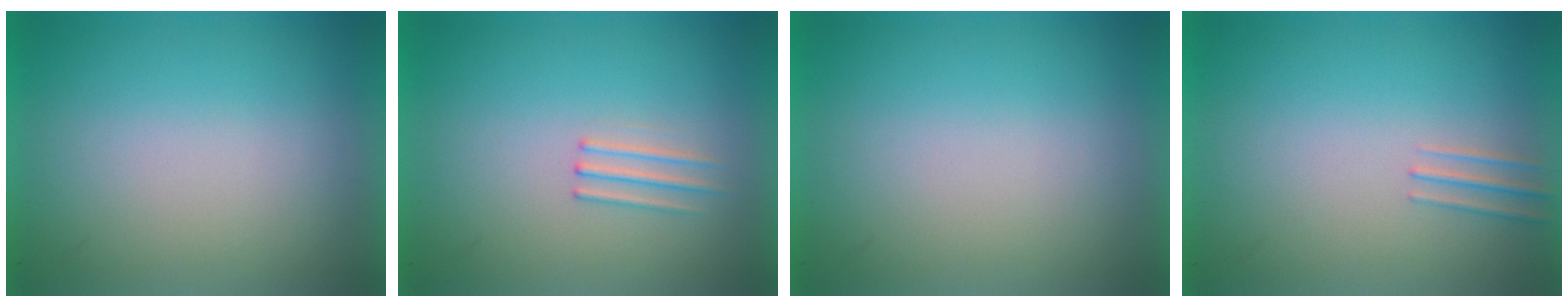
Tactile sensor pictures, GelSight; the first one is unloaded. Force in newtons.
{"total": 1.2}
{"total": 0.0}
{"total": 1.0}